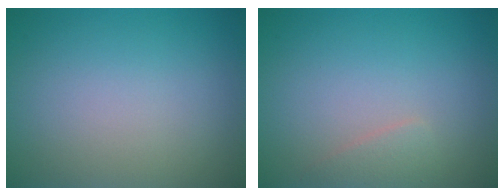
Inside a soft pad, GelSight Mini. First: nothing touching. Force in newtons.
{"total": 1.3, "press": 1.3, "slide": 0.0}